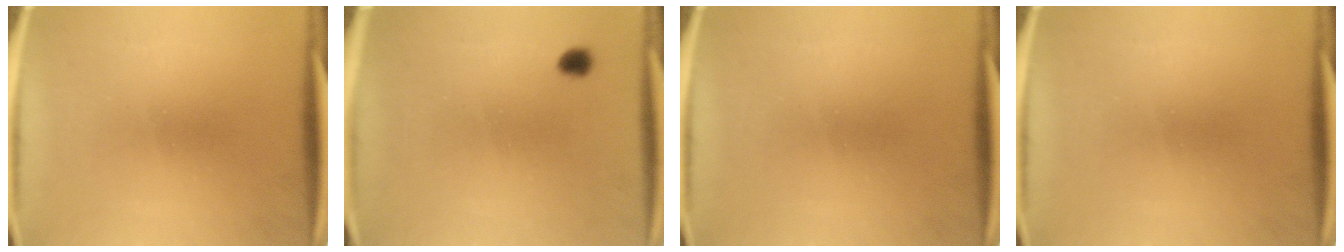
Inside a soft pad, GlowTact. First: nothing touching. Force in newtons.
{"total": 1.8}
{"total": 0.0}
{"total": 0.0}